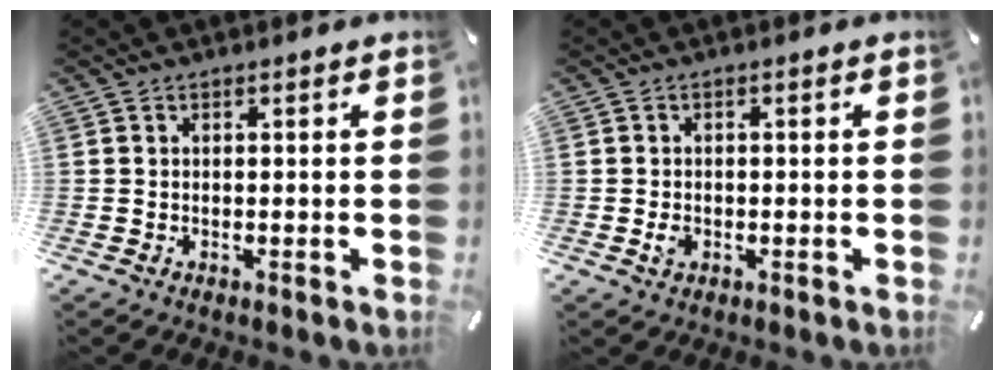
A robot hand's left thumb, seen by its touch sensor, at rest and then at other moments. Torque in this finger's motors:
{"motor_torque": [0.12, 0.91, 0.18, 0.01, 0.03]}